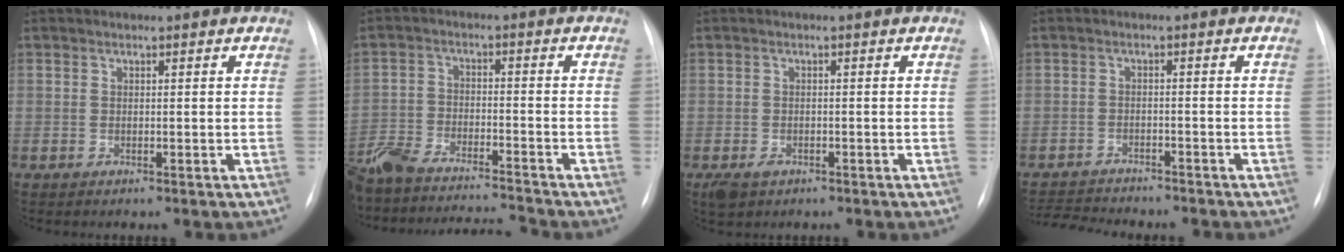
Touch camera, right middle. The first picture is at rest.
{"total": 15.2, "force": [-14.2, 0.8, 5.4], "torque": [-0.109, 0.004, -0.235]}
{"total": 2.7, "force": [-1.5, 1.8, 1.4], "torque": [-0.027, -0.003, -0.016]}
{"total": 8.5, "force": [-8.1, 1.0, 2.4], "torque": [-0.034, -0.001, -0.121]}